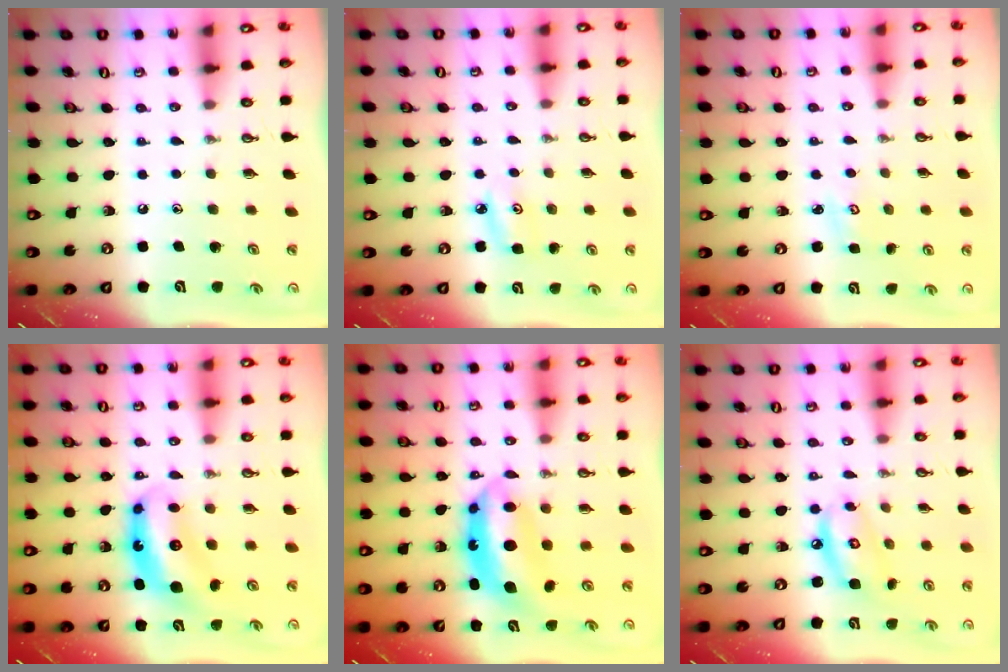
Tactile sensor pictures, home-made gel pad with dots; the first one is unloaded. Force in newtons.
{"total": 5.6, "press": 5.6, "slide": 0.4}
{"total": 2.3, "press": 2.3, "slide": 0.4}
{"total": 7.5, "press": 7.4, "slide": 0.7}
{"total": 9.9, "press": 9.8, "slide": 1.3}
{"total": 8.3, "press": 8.3, "slide": 0.7}